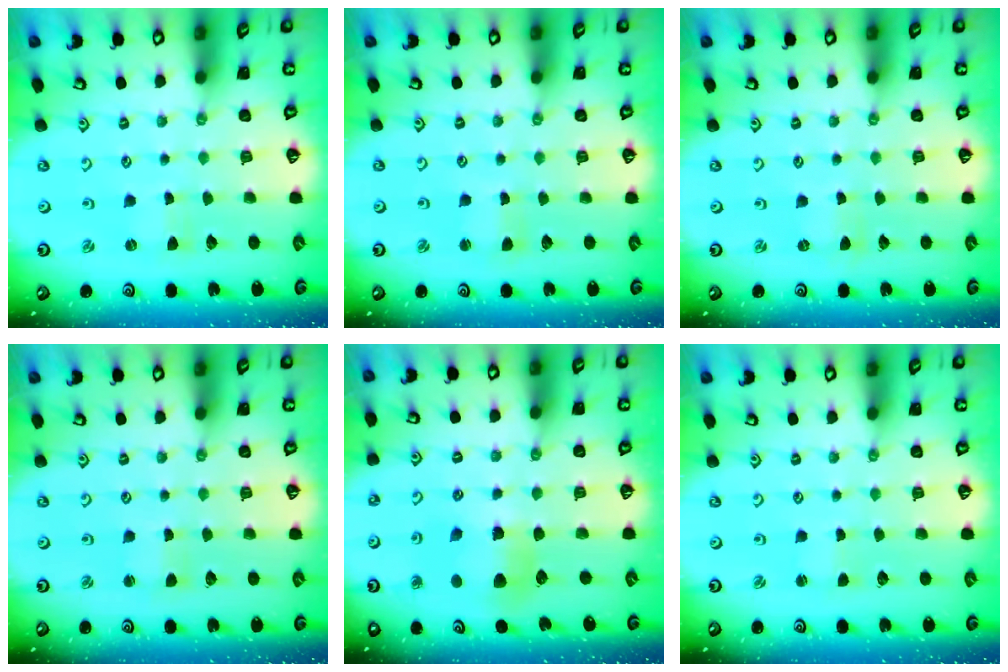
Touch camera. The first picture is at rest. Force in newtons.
{"total": 1.0, "press": 1.0, "slide": 0.2}
{"total": 0.0}
{"total": 2.1, "press": 2.1, "slide": 0.3}
{"total": 7.5, "press": 7.4, "slide": 1.1}
{"total": 0.0}